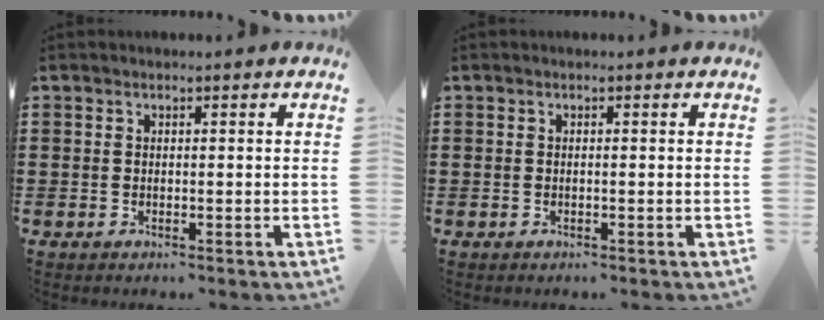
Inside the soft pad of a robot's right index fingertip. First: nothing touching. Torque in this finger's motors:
{"motor_torque": [-0.38, 0.41, 0.00, 0.00]}